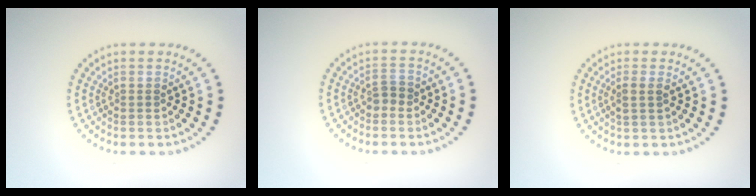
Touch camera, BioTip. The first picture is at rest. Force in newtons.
{"total": 1.2, "press": 1.1, "slide": 0.4}
{"total": 1.3, "press": 1.1, "slide": 0.5}